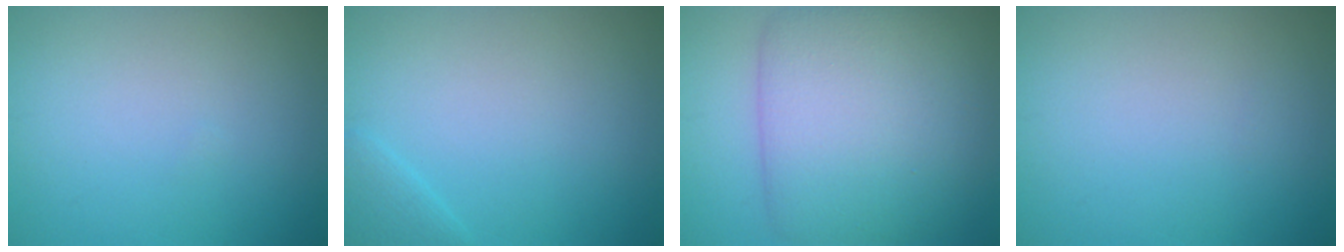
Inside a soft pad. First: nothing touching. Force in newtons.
{"total": 1.3, "press": 1.3, "slide": 0.1}
{"total": 9.8, "press": 9.8, "slide": 0.3}
{"total": 0.0}